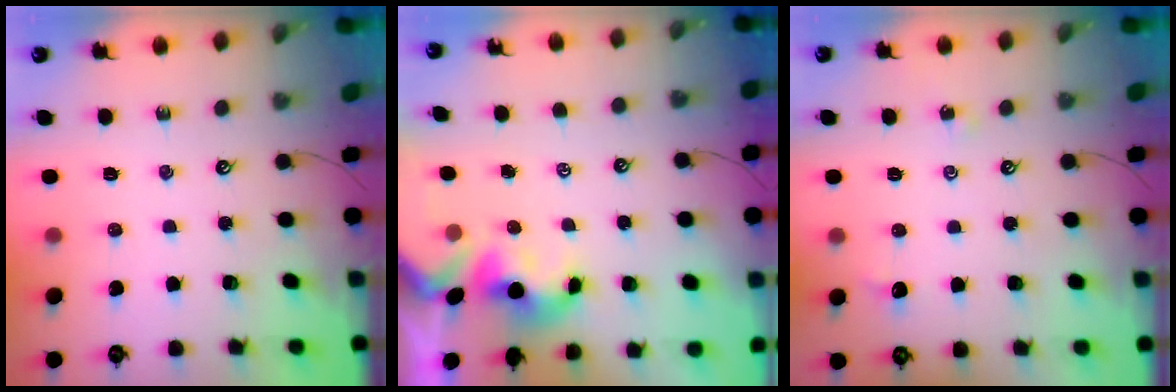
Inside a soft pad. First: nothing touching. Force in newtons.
{"total": 1.6, "press": 1.4, "slide": 0.7}
{"total": 2.0, "press": 1.9, "slide": 0.5}